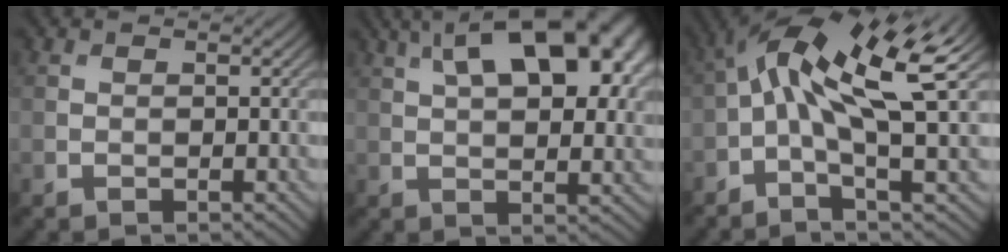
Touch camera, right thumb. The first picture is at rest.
{"total": 16.1, "force": [6.5, 7.5, 12.7], "torque": [-0.184, 0.043, 0.080]}
{"total": 12.2, "force": [2.4, 3.7, 11.4], "torque": [-0.223, 0.013, 0.036]}